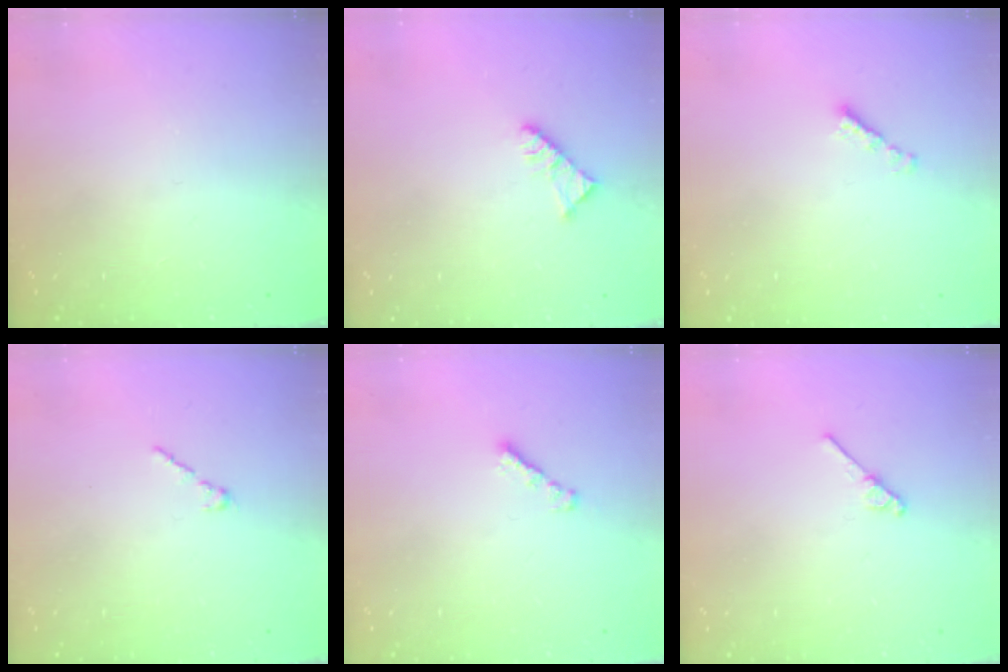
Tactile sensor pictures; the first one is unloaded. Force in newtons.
{"total": 5.2, "press": 5.2, "slide": 0.6}
{"total": 2.1, "press": 2.0, "slide": 0.7}
{"total": 1.7, "press": 1.7, "slide": 0.5}
{"total": 1.6, "press": 1.5, "slide": 0.4}
{"total": 3.0, "press": 2.9, "slide": 0.5}